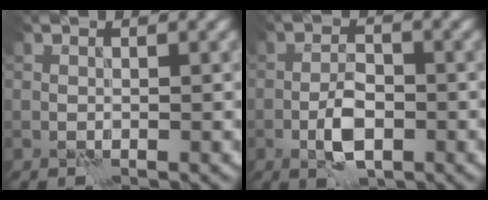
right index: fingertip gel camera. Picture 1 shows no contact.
{"total": 3.8, "force": [-1.6, 1.6, 3.0], "torque": [-0.052, 0.003, -0.032]}